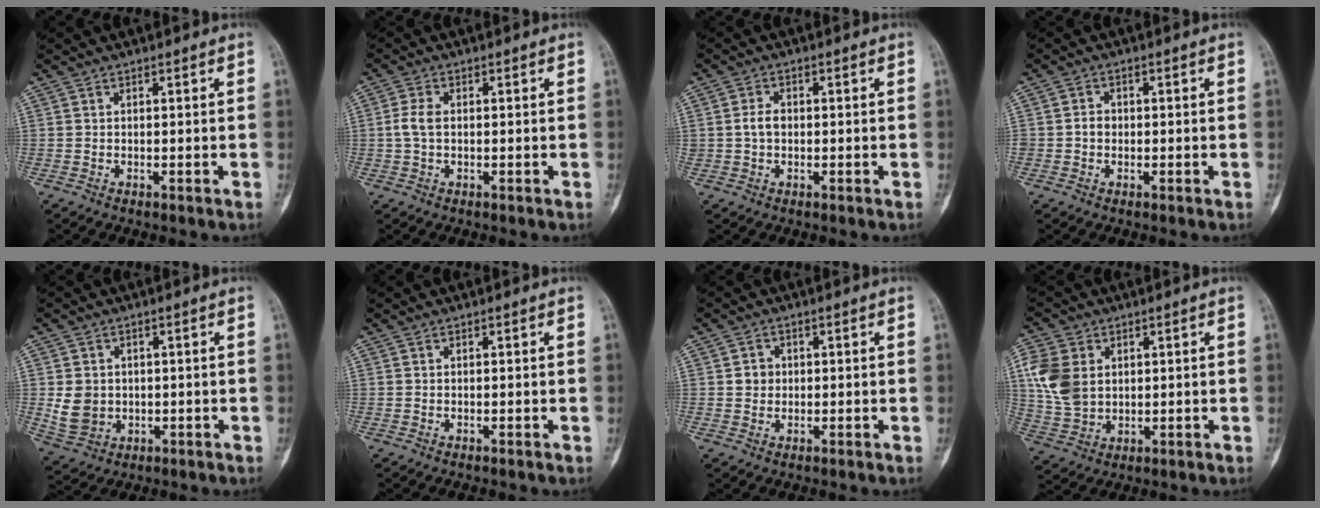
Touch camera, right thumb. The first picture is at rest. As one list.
[{"total": 3.2, "force": [0.0, 1.9, 2.6], "torque": [-0.064, 0.006, -0.003]}, {"total": 2.7, "force": [0.0, 2.0, 1.8], "torque": [-0.029, 0.008, -0.004]}, {"total": 1.9, "force": [-0.3, 1.7, 0.8], "torque": [-0.002, 0.007, -0.007]}, {"total": 6.3, "force": [0.1, 5.4, 3.2], "torque": [-0.042, -0.001, 0.015]}, {"total": 0.0}, {"total": 2.5, "force": [0.3, 2.3, 0.9], "torque": [-0.001, 0.004, 0.003]}, {"total": 10.4, "force": [2.4, 7.9, 6.4], "torque": [-0.123, -0.006, 0.052]}]